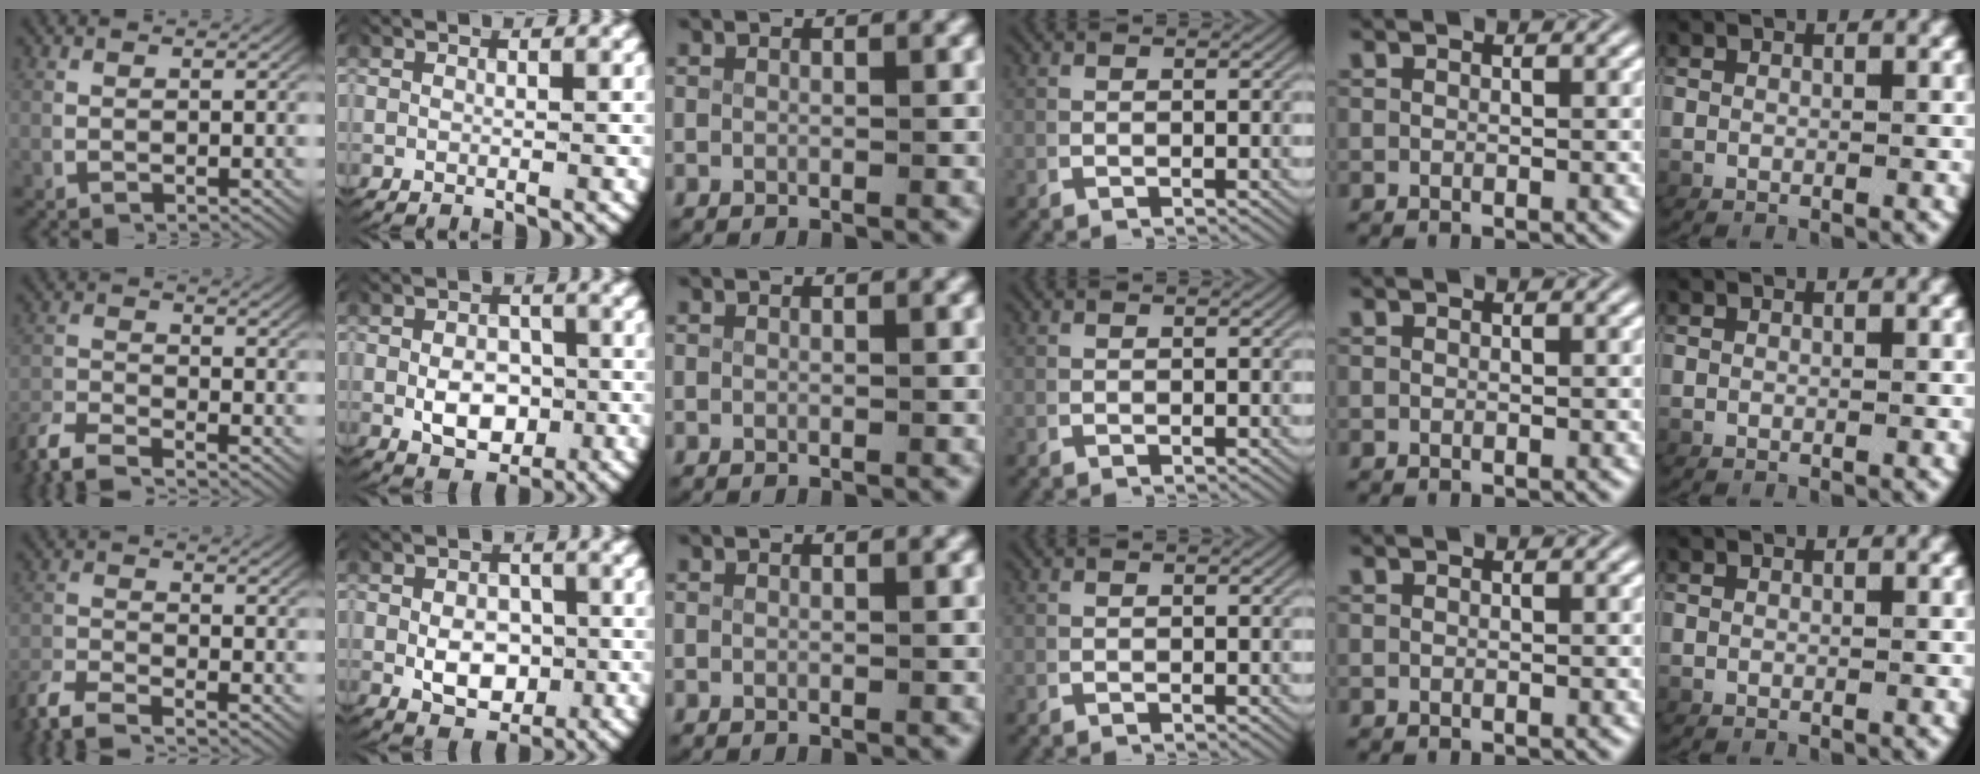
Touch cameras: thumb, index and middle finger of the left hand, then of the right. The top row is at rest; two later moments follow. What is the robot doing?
{"motion": "lift_and_place", "object": "card"}